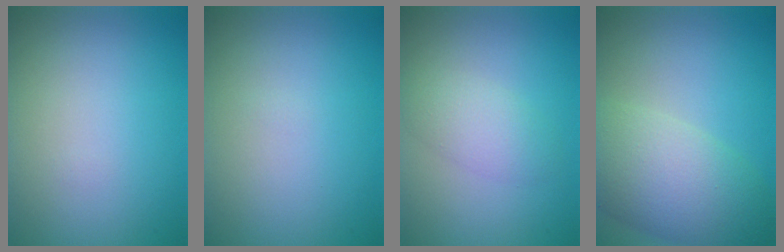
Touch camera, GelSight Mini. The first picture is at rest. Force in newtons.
{"total": 0.0}
{"total": 2.6, "press": 2.6, "slide": 0.1}
{"total": 7.5, "press": 7.5, "slide": 0.8}